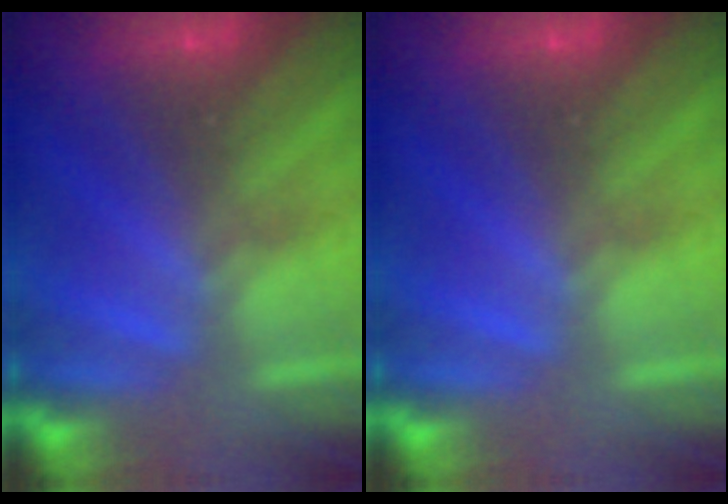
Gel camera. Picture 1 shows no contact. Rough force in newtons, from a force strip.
{"total": 0.0}